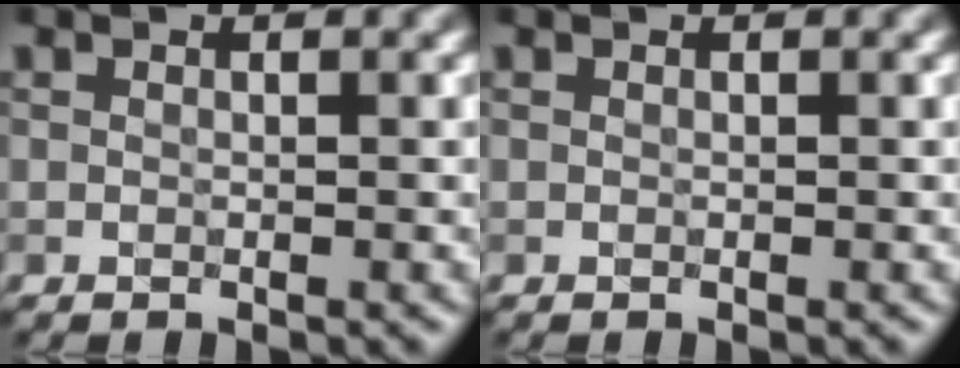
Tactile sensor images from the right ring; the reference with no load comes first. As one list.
[{"total": 0.0}]